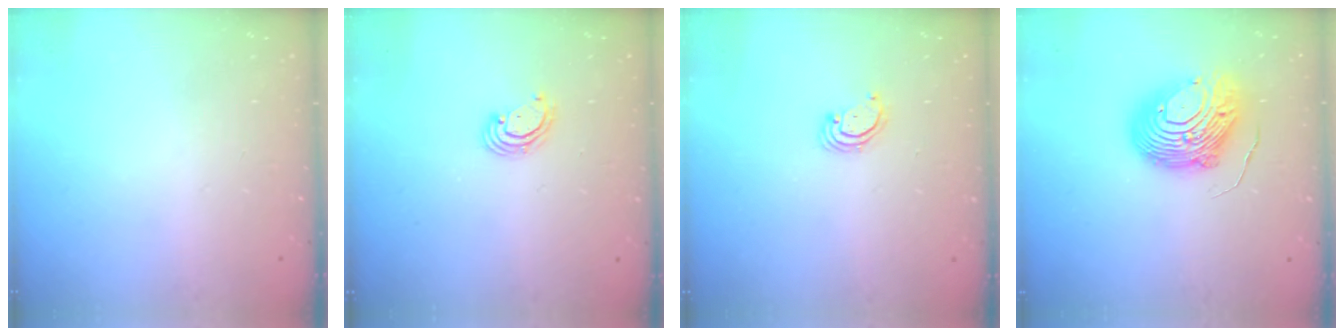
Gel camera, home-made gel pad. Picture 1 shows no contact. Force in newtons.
{"total": 2.6, "press": 2.6, "slide": 0.2}
{"total": 2.3, "press": 2.3, "slide": 0.2}
{"total": 13.5, "press": 13.4, "slide": 1.4}